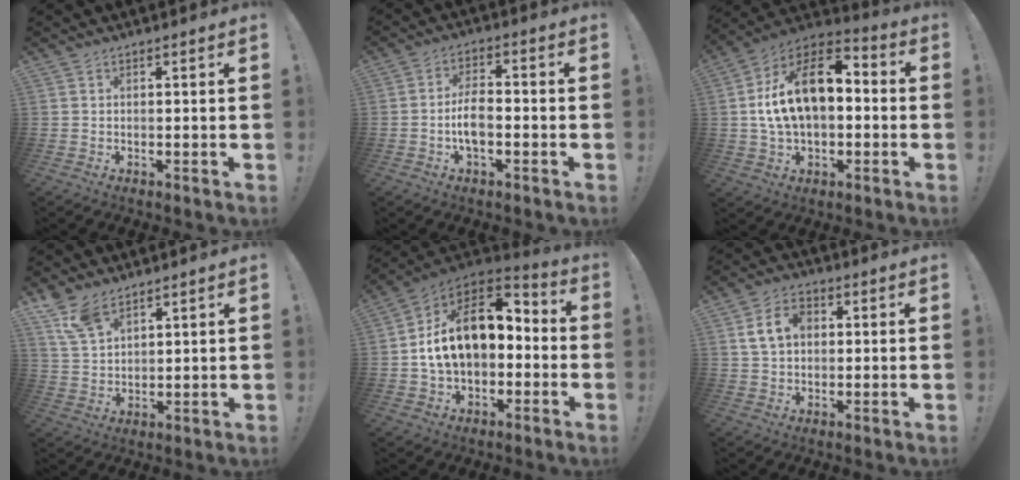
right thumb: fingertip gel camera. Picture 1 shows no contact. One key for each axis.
{"total": 7.1, "fx": -2.0, "fy": 3.5, "fz": 5.8, "tx": -0.109, "ty": 0.004, "tz": -0.038}
{"total": 19.0, "fx": 2.6, "fy": 11.5, "fz": 14.9, "tx": -0.236, "ty": 0.002, "tz": 0.049}
{"total": 8.2, "fx": 6.0, "fy": 3.9, "fz": 4.0, "tx": -0.077, "ty": -0.029, "tz": 0.118}
{"total": 18.9, "fx": 3.1, "fy": 12.2, "fz": 14.1, "tx": -0.214, "ty": 0.006, "tz": 0.061}
{"total": 8.8, "fx": 1.9, "fy": 6.4, "fz": 5.6, "tx": -0.103, "ty": 0.015, "tz": 0.037}